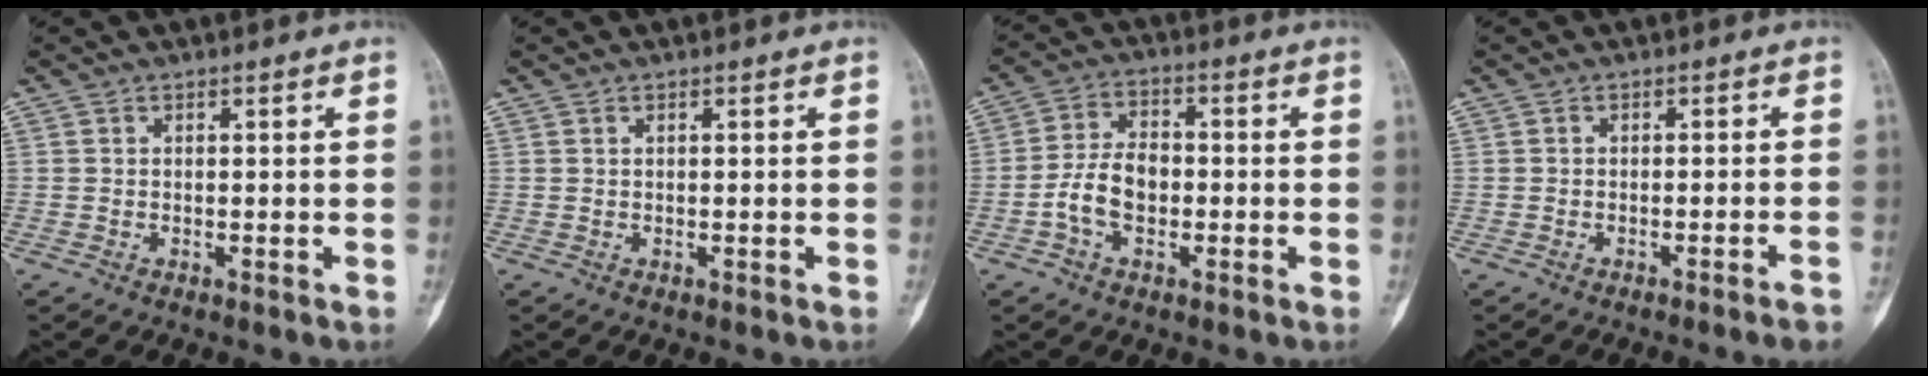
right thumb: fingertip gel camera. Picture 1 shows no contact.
{"total": 0.0}
{"total": 7.6, "force": [-1.9, 4.8, 5.5], "torque": [-0.099, 0.023, -0.042]}
{"total": 3.7, "force": [-2.7, -0.2, 2.5], "torque": [-0.034, 0.018, -0.029]}